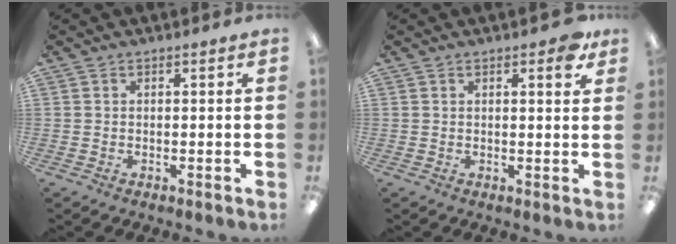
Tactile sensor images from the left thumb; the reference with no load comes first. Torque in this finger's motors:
{"motor_torque": [-0.07, 0.10, -0.31, 0.08, 0.02]}